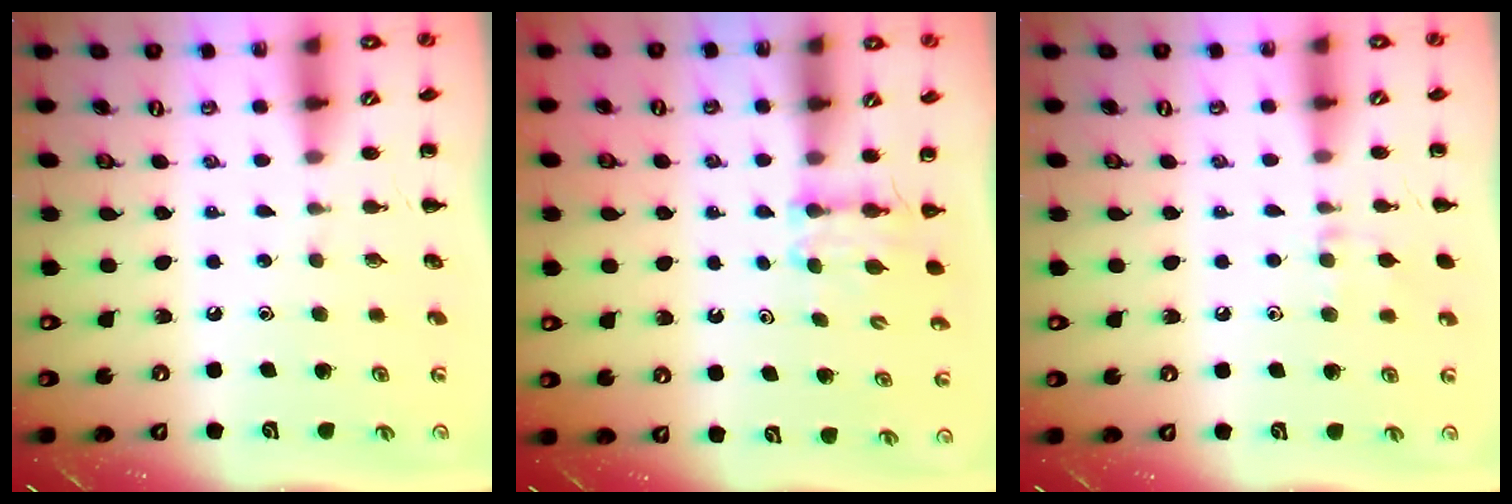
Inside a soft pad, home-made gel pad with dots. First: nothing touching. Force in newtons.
{"total": 3.6, "press": 3.5, "slide": 1.1}
{"total": 6.5, "press": 6.2, "slide": 2.2}